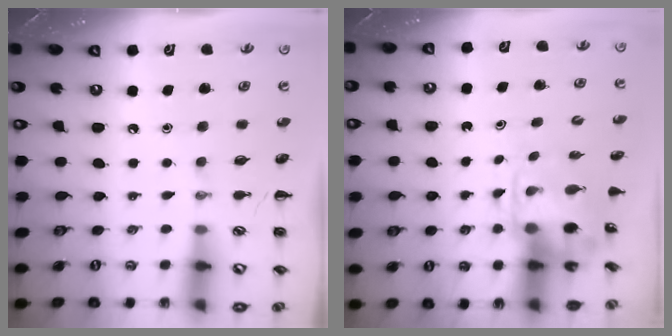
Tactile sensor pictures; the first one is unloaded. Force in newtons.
{"total": 3.8, "press": 3.8, "slide": 0.8}